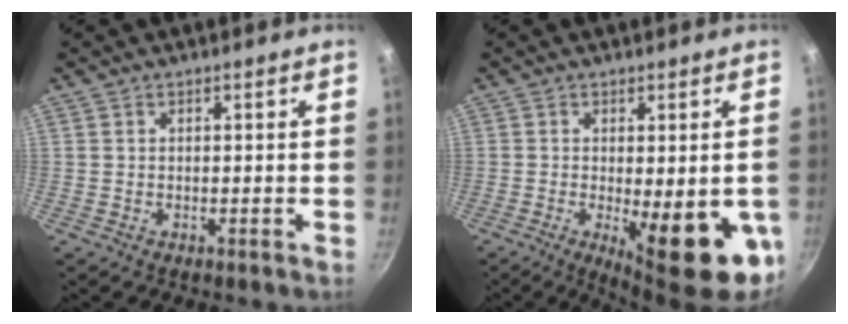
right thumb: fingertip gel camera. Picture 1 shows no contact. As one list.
[{"total": 16.1, "force": [-5.0, 5.5, 14.2], "torque": [-0.139, -0.014, -0.049]}]